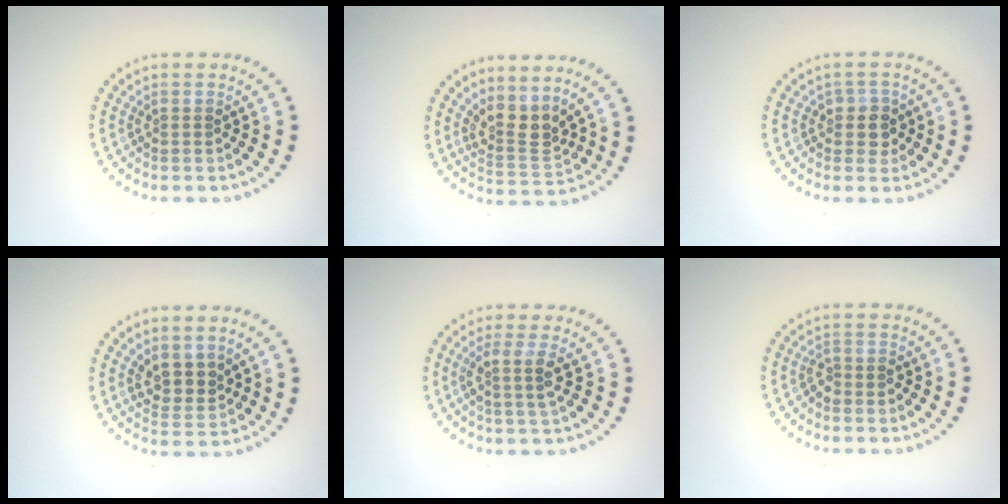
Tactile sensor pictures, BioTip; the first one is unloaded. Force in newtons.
{"total": 3.0, "press": 2.3, "slide": 2.0}
{"total": 1.8, "press": 1.7, "slide": 0.8}
{"total": 2.6, "press": 2.2, "slide": 1.4}
{"total": 2.4, "press": 1.8, "slide": 1.6}
{"total": 1.1, "press": 1.1, "slide": 0.4}